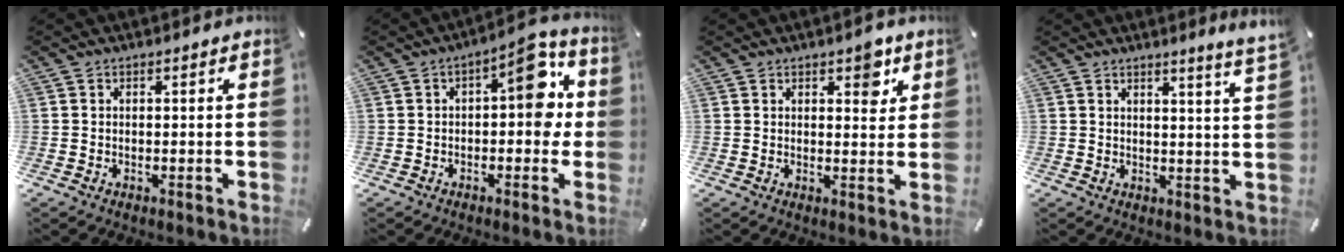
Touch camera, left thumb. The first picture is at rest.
{"total": 11.2, "force": [1.9, 5.3, 9.6], "torque": [-0.114, -0.013, 0.025]}
{"total": 5.0, "force": [2.8, 2.8, 3.1], "torque": [-0.012, -0.018, 0.038]}
{"total": 4.0, "force": [3.3, -0.8, 2.2], "torque": [-0.040, -0.026, 0.055]}